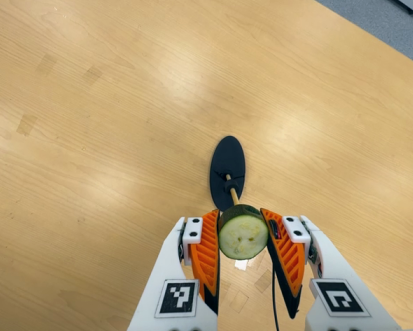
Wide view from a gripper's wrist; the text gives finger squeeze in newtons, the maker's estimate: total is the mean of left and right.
{"total": 10.8, "left": 9.8, "right": 11.9}